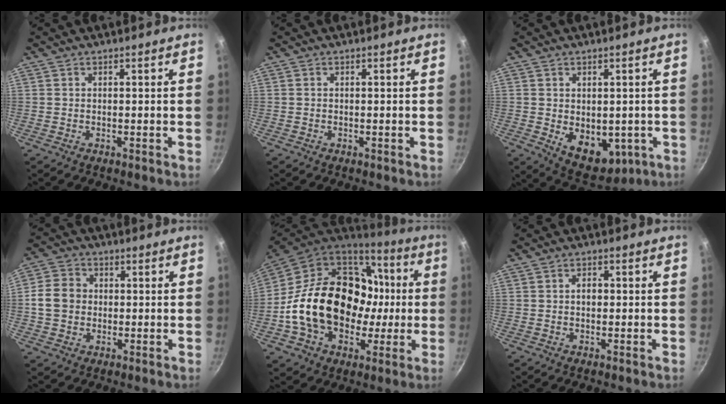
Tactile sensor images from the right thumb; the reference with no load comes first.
{"total": 0.0}
{"total": 10.5, "force": [-1.6, 7.1, 7.6], "torque": [-0.078, -0.017, -0.002]}
{"total": 7.9, "force": [0.0, 6.8, 4.1], "torque": [-0.053, 0.011, -0.014]}
{"total": 28.3, "force": [-0.4, 20.8, 19.2], "torque": [-0.312, 0.050, 0.011]}
{"total": 2.3, "force": [0.1, 1.6, 1.7], "torque": [-0.018, 0.004, -0.001]}